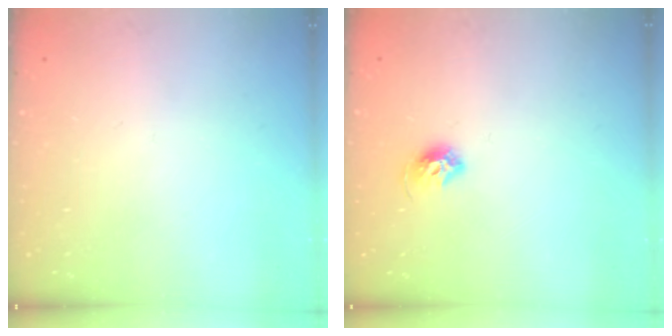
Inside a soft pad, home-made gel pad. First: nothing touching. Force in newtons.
{"total": 7.3, "press": 7.3, "slide": 0.8}